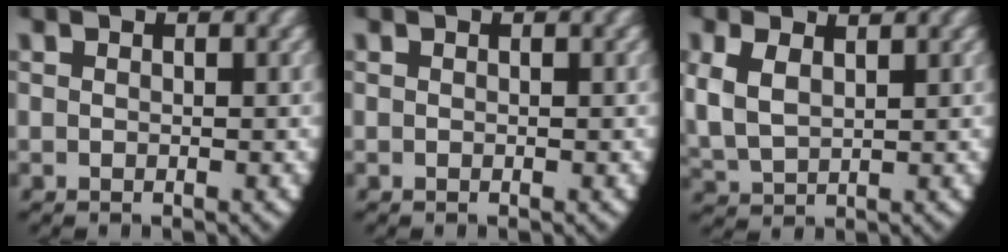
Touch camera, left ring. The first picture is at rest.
{"total": 0.0}
{"total": 4.6, "force": [1.0, 3.7, 2.5], "torque": [-0.081, -0.010, 0.029]}